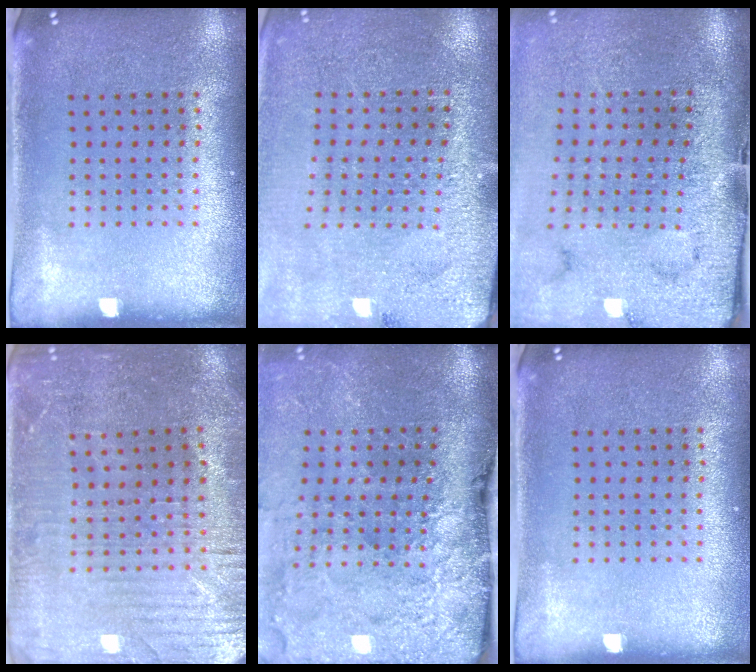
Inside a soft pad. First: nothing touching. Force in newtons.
{"total": 2.8, "press": 2.8, "slide": 0.2}
{"total": 4.6, "press": 3.6, "slide": 2.9}
{"total": 1.8, "press": 1.8, "slide": 0.5}
{"total": 5.0, "press": 3.8, "slide": 3.3}
{"total": 0.0}